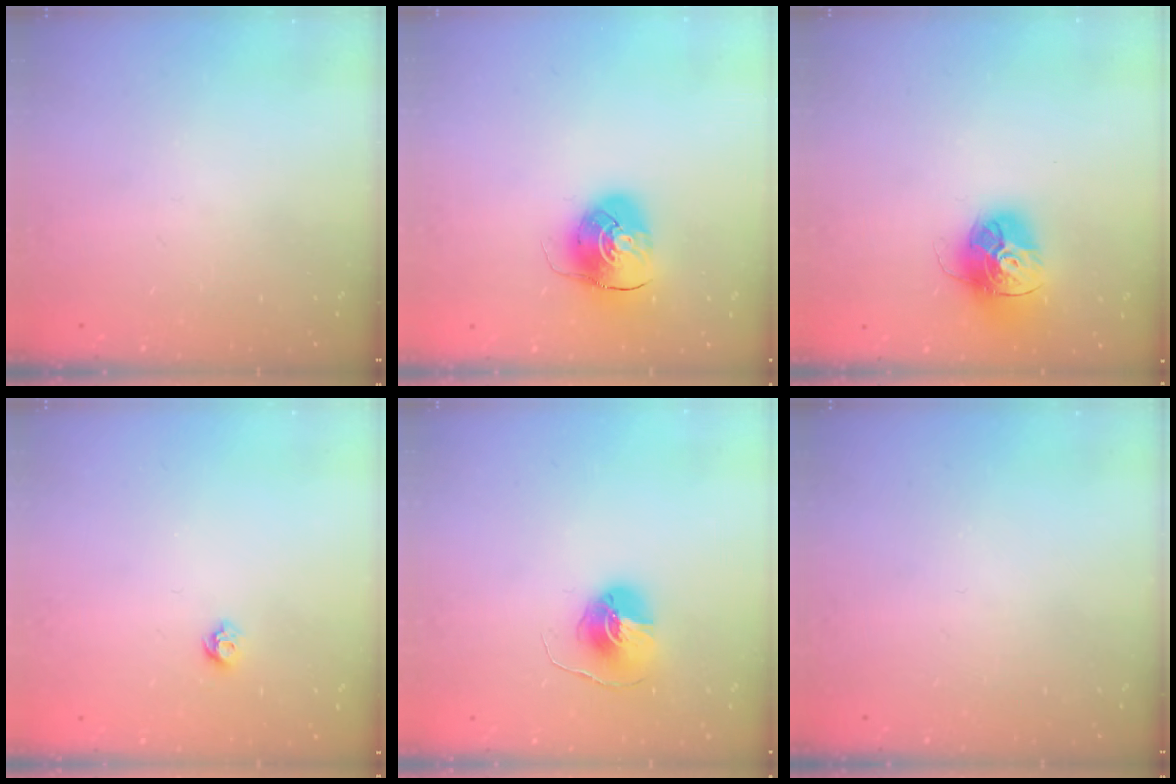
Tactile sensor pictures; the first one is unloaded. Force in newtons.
{"total": 9.1, "press": 9.0, "slide": 0.8}
{"total": 14.9, "press": 14.9, "slide": 1.6}
{"total": 5.3, "press": 5.3, "slide": 0.8}
{"total": 7.8, "press": 7.8, "slide": 0.1}
{"total": 0.0}